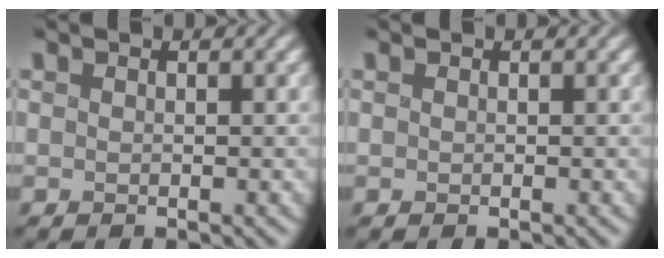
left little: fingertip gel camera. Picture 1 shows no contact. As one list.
[{"total": 0.0}]